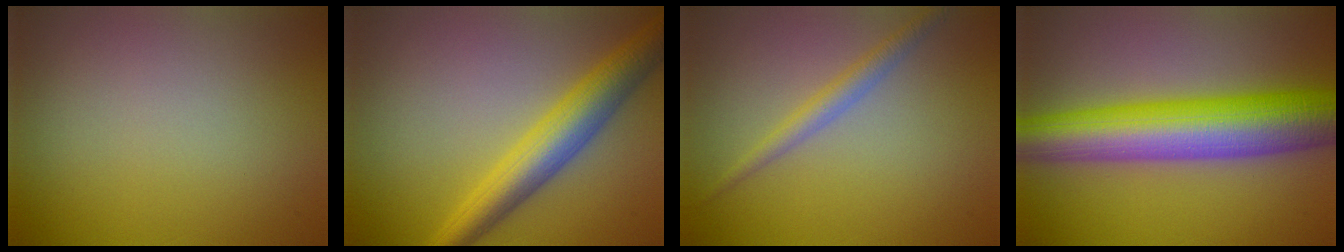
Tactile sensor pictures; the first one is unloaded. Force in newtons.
{"total": 5.8, "press": 5.8, "slide": 0.1}
{"total": 2.0, "press": 2.0, "slide": 0.1}
{"total": 10.6, "press": 10.6, "slide": 0.2}